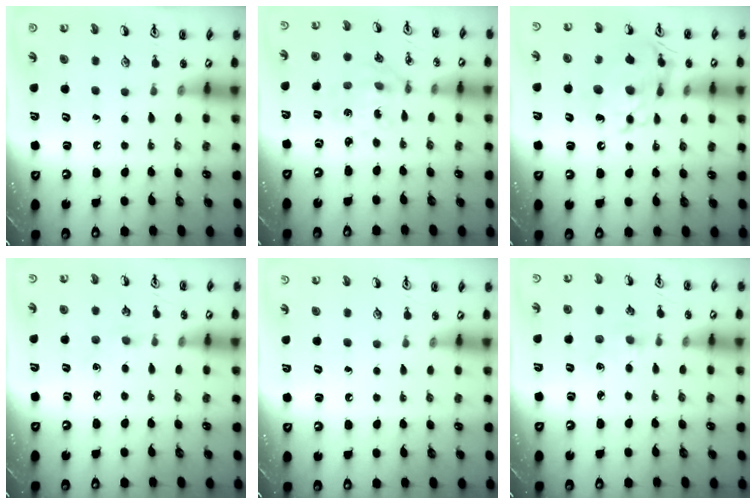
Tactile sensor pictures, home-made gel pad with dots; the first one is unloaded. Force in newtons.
{"total": 1.9, "press": 1.8, "slide": 0.8}
{"total": 12.3, "press": 12.2, "slide": 1.1}
{"total": 1.9, "press": 1.8, "slide": 0.3}
{"total": 0.0}
{"total": 3.1, "press": 3.1, "slide": 0.5}